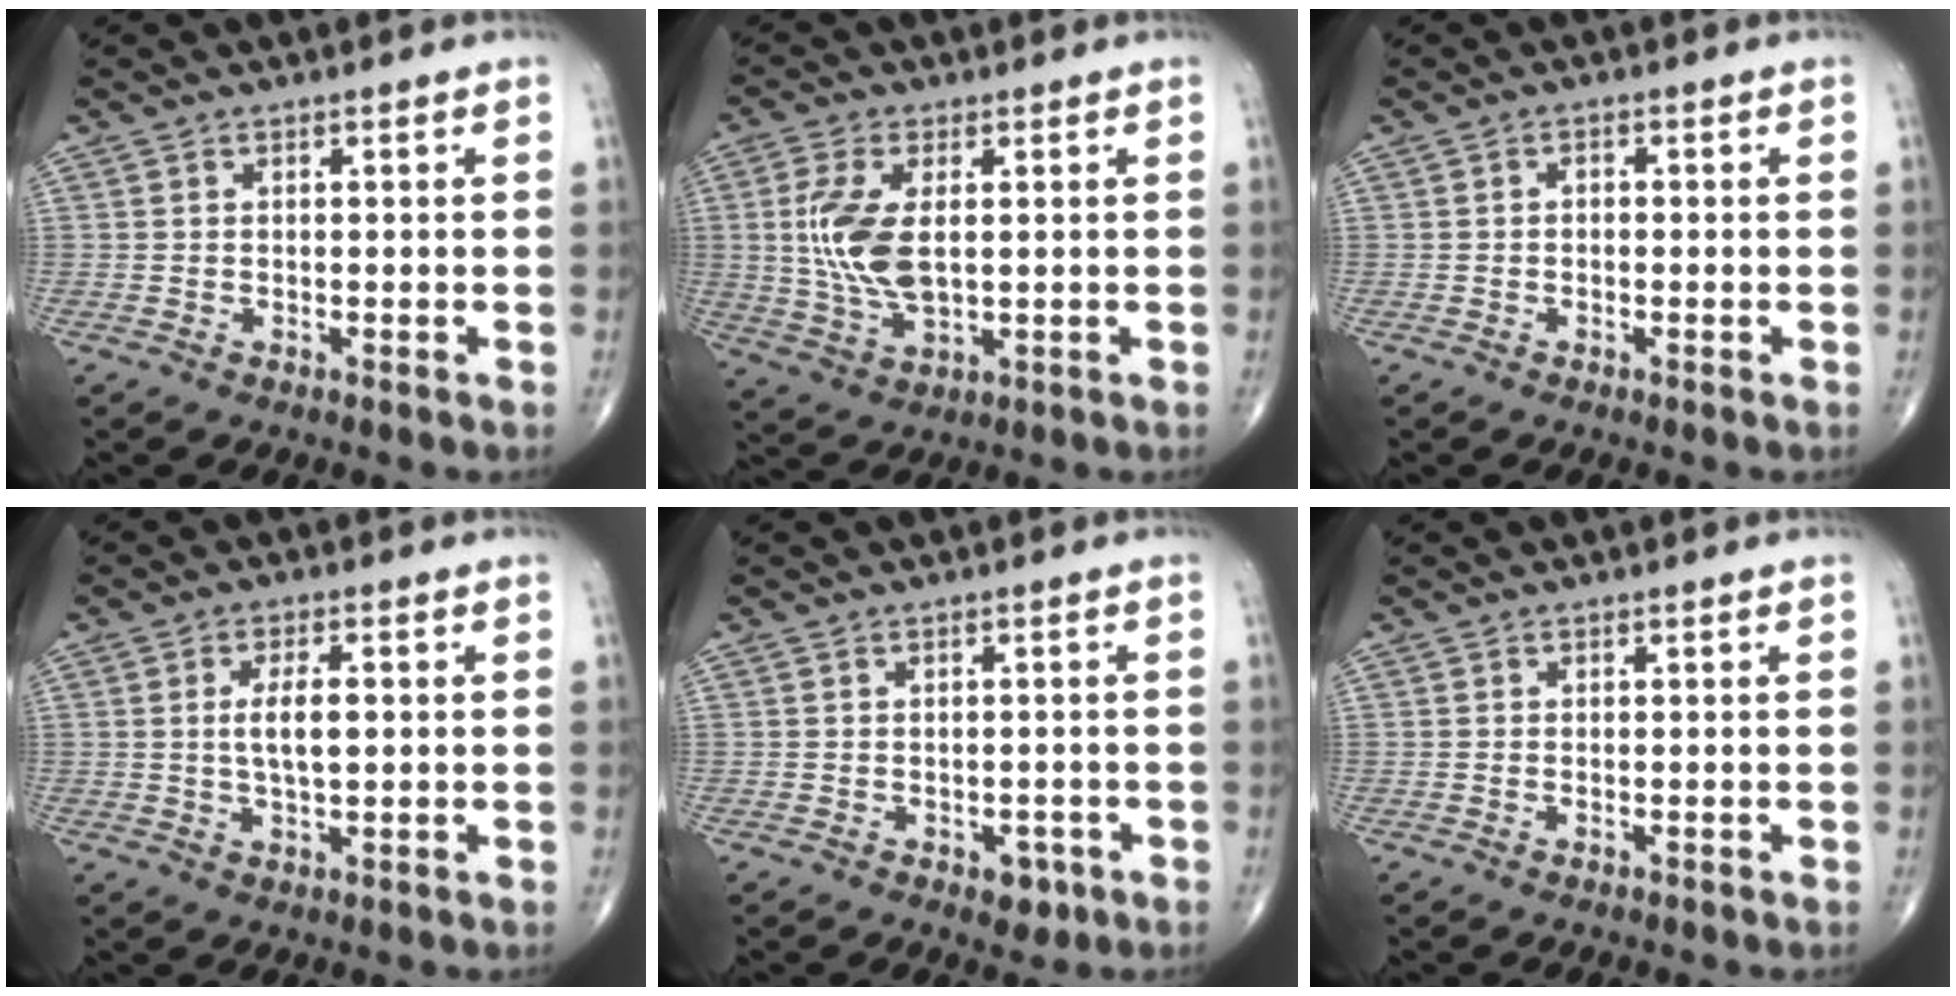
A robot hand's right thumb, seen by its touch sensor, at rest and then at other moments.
{"total": 10.2, "force": [1.1, 5.1, 8.8], "torque": [-0.193, -0.010, 0.028]}
{"total": 1.0, "force": [-0.2, 0.7, 0.7], "torque": [-0.007, 0.004, -0.006]}
{"total": 5.5, "force": [0.4, 2.2, 5.0], "torque": [-0.092, -0.002, 0.007]}
{"total": 2.9, "force": [-1.4, 1.9, 1.7], "torque": [-0.005, 0.004, -0.014]}
{"total": 0.0}